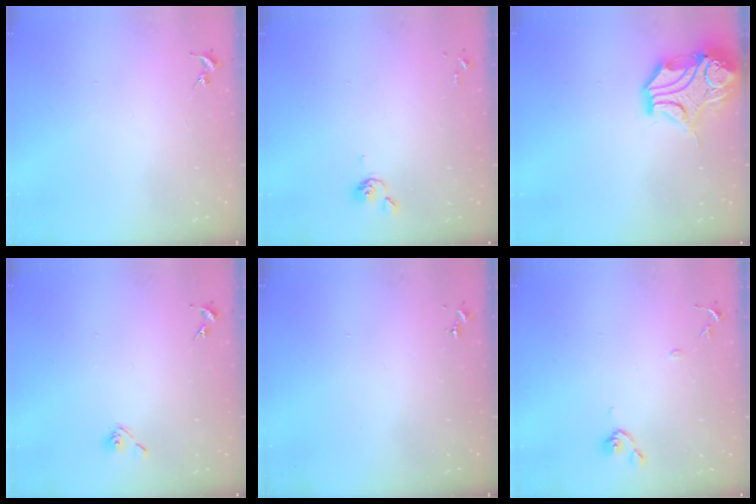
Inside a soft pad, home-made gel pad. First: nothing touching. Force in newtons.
{"total": 4.6, "press": 4.5, "slide": 0.5}
{"total": 15.9, "press": 15.8, "slide": 2.3}
{"total": 5.3, "press": 4.9, "slide": 2.0}
{"total": 0.0}
{"total": 8.6, "press": 8.6, "slide": 0.7}